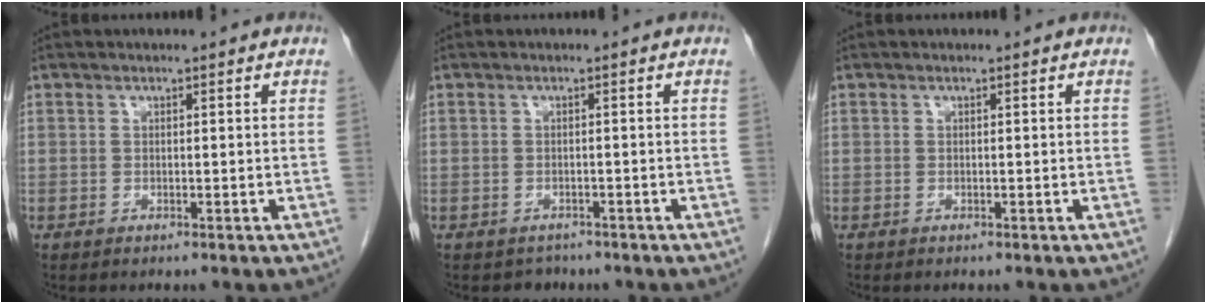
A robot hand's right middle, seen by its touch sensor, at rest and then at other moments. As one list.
[{"total": 2.0, "force": [-1.6, 1.2, -0.2], "torque": [-0.005, 0.002, -0.025]}, {"total": 0.0}]